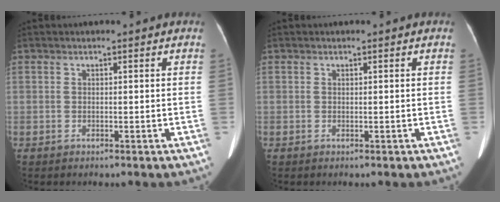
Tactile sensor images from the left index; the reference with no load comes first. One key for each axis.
{"total": 0.0}